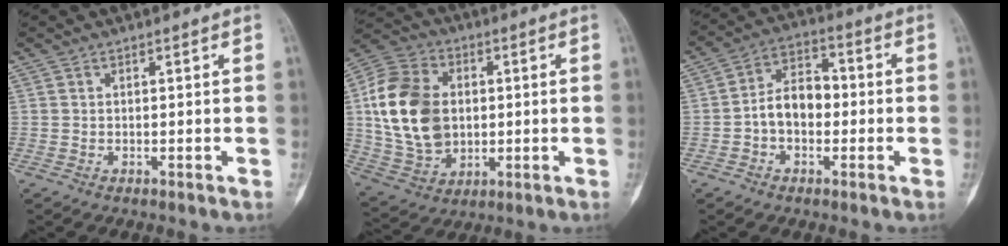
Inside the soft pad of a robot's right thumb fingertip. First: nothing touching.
{"total": 18.8, "force": [1.5, 13.5, 12.9], "torque": [-0.226, 0.007, 0.033]}
{"total": 8.6, "force": [-1.2, 5.8, 6.2], "torque": [-0.086, 0.033, -0.034]}